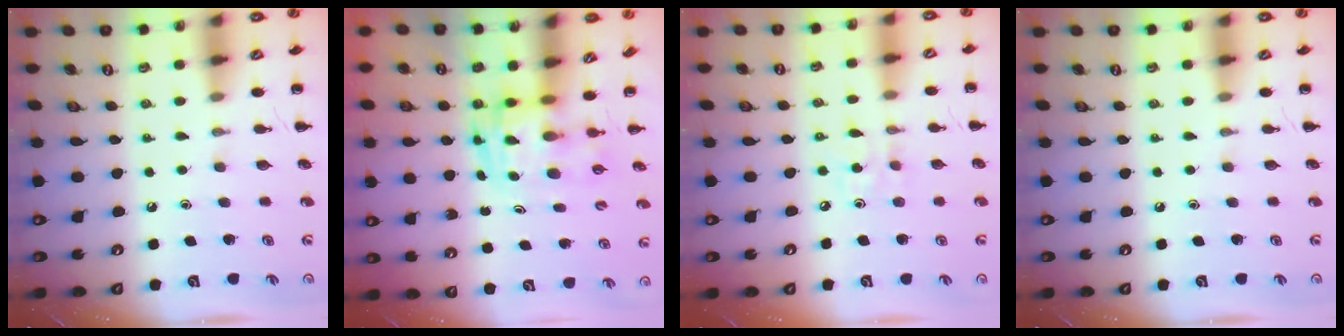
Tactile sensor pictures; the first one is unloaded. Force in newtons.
{"total": 3.5, "press": 3.5, "slide": 0.6}
{"total": 3.4, "press": 3.2, "slide": 1.1}
{"total": 0.0}